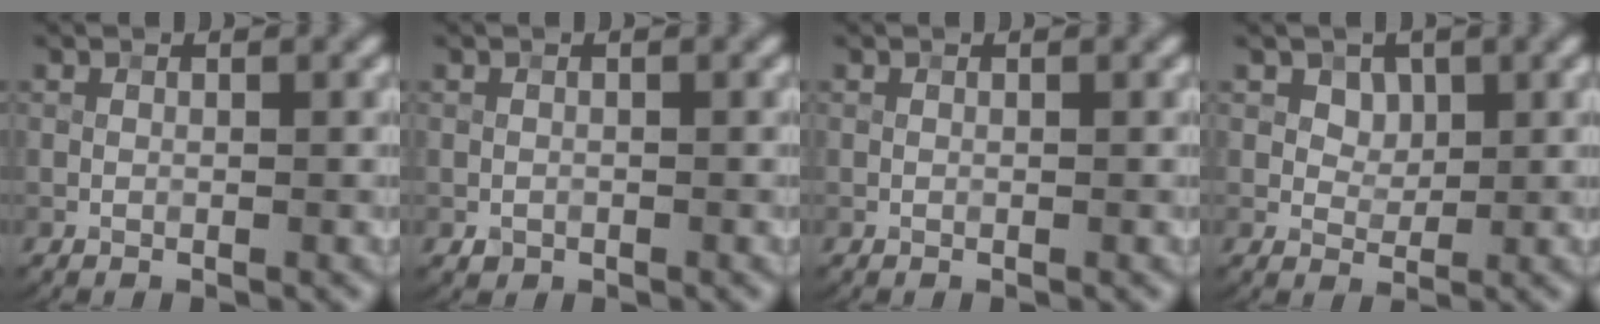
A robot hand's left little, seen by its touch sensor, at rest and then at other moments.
{"total": 0.5, "force": [-0.2, 0.5, 0.1], "torque": [0.003, -0.004, -0.004]}
{"total": 0.0}
{"total": 1.9, "force": [0.9, 1.5, 0.9], "torque": [-0.013, -0.013, 0.020]}